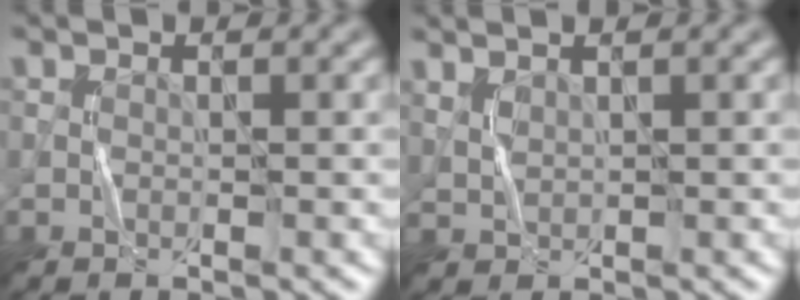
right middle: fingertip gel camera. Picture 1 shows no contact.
{"total": 1.1, "force": [1.0, 0.2, 0.4], "torque": [-0.013, 0.003, 0.026]}